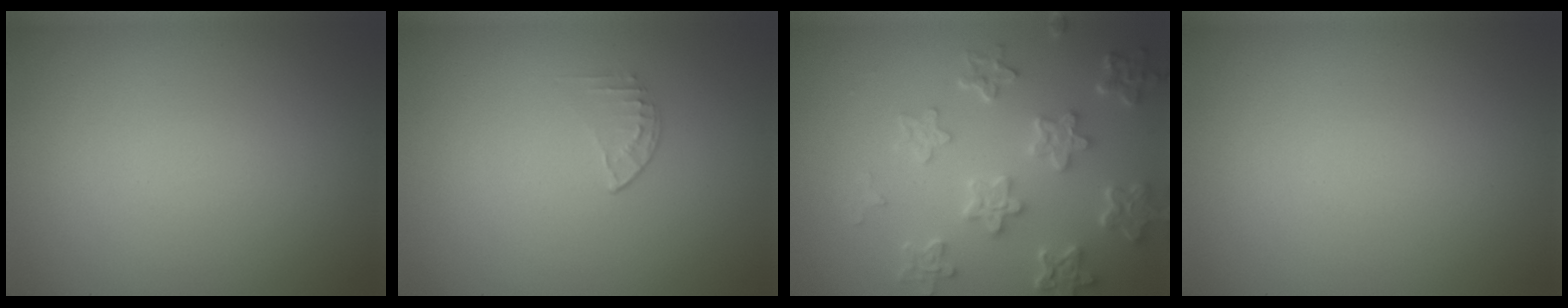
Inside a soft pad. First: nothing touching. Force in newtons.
{"total": 0.8, "press": 0.6, "slide": 0.6}
{"total": 5.5, "press": 4.4, "slide": 3.3}
{"total": 0.0}